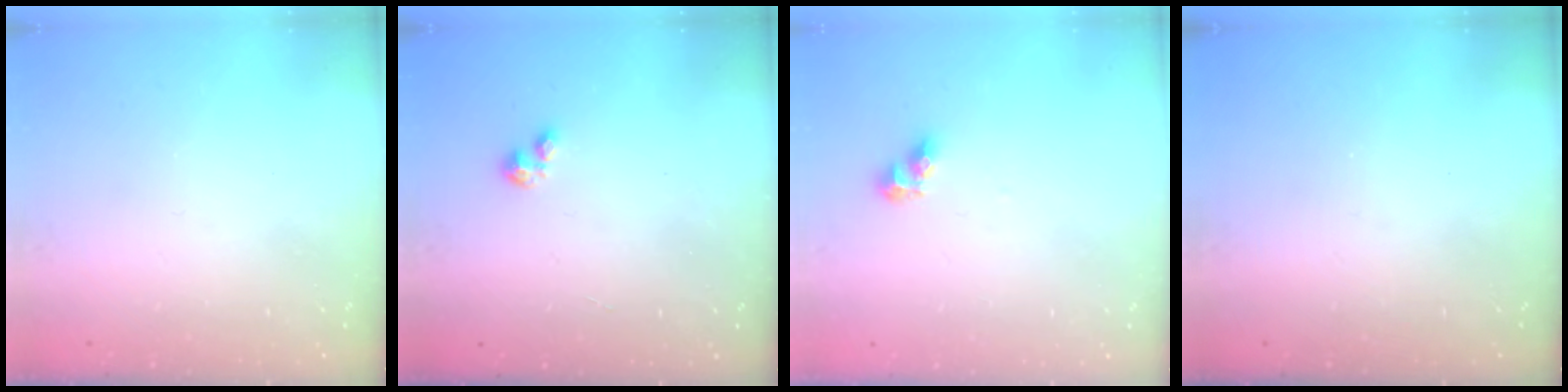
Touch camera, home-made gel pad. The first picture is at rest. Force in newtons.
{"total": 0.7, "press": 0.6, "slide": 0.2}
{"total": 6.1, "press": 6.1, "slide": 0.3}
{"total": 0.0}